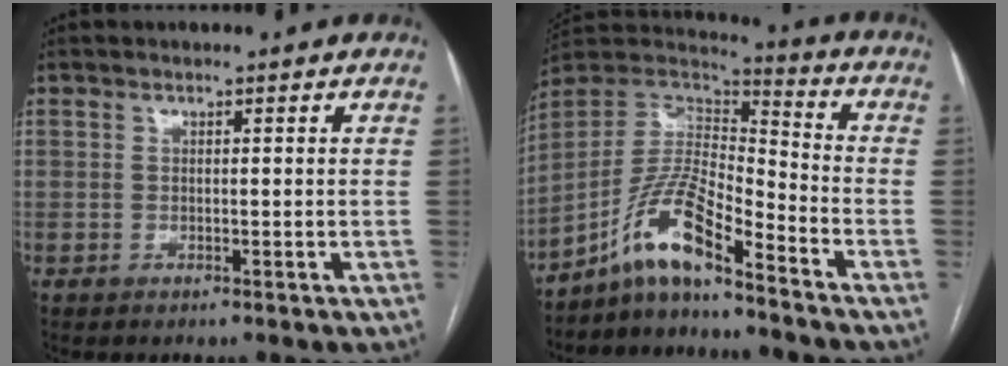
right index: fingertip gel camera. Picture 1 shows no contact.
{"total": 11.6, "force": [-8.3, 2.0, 7.8], "torque": [-0.159, 0.023, -0.154]}